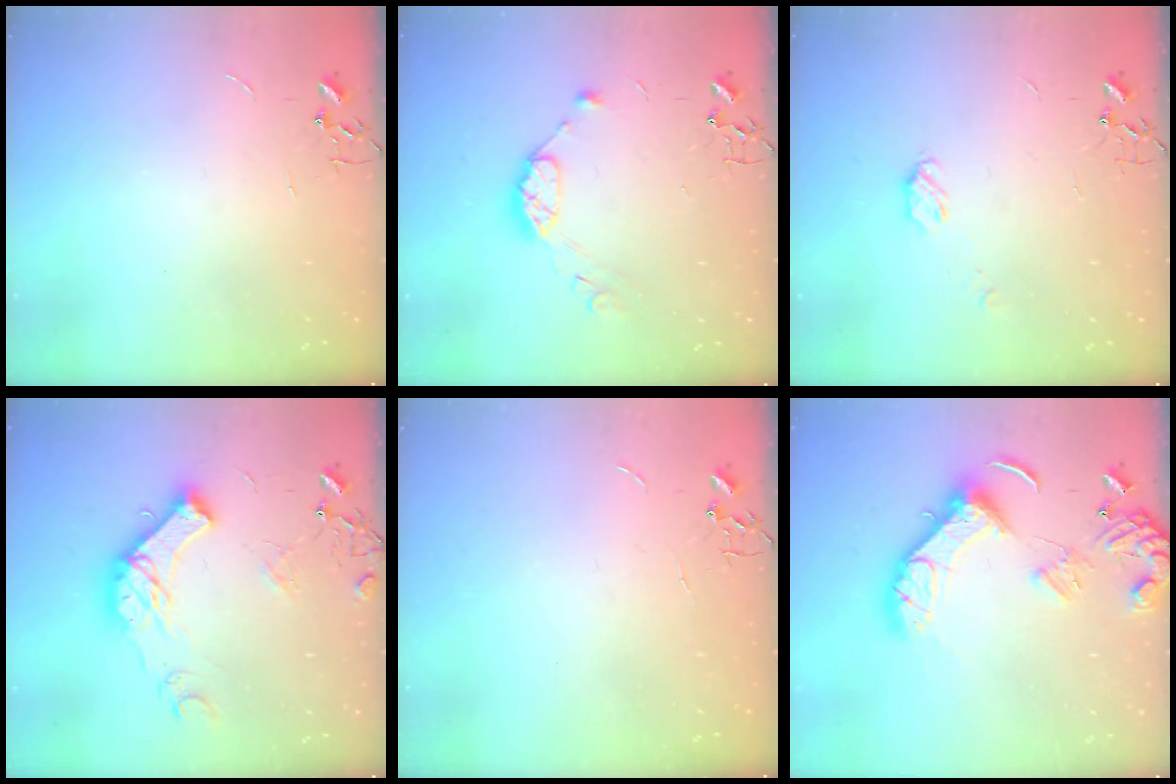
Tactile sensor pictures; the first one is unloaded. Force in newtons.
{"total": 9.9, "press": 9.9, "slide": 0.9}
{"total": 4.8, "press": 4.8, "slide": 0.4}
{"total": 15.0, "press": 15.0, "slide": 0.5}
{"total": 0.0}
{"total": 15.1, "press": 15.0, "slide": 1.8}